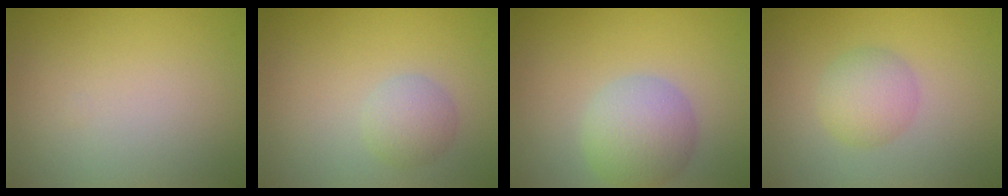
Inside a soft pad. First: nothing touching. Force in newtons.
{"total": 2.1, "press": 2.1, "slide": 0.1}
{"total": 4.6, "press": 4.6, "slide": 0.3}
{"total": 2.9, "press": 2.9, "slide": 0.1}